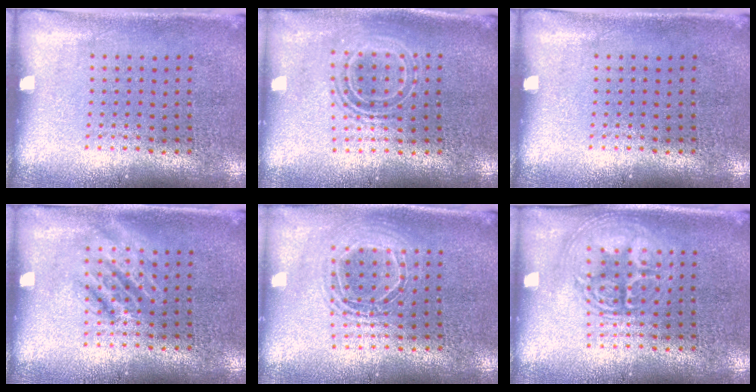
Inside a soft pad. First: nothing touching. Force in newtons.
{"total": 1.7, "press": 1.2, "slide": 1.1}
{"total": 0.0}
{"total": 2.1, "press": 2.1, "slide": 0.2}
{"total": 1.5, "press": 1.3, "slide": 0.7}
{"total": 2.6, "press": 2.6, "slide": 0.2}